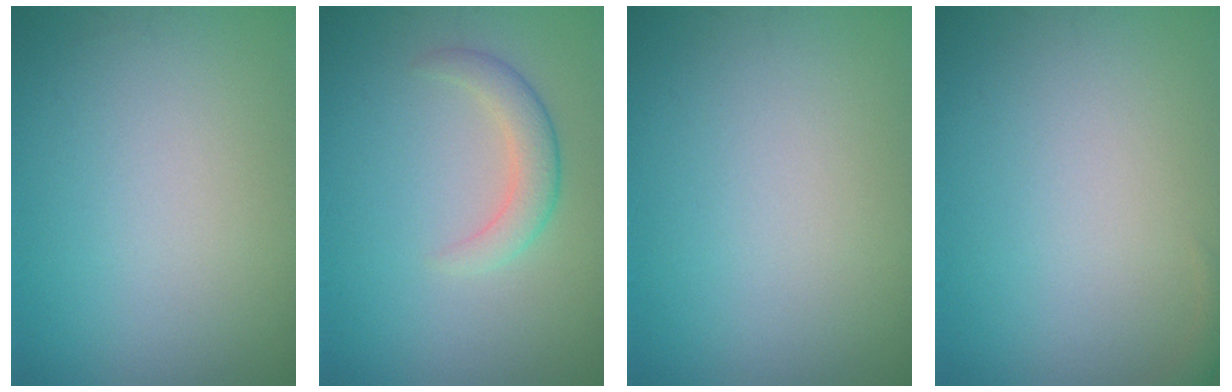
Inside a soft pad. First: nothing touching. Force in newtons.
{"total": 2.4, "press": 2.4, "slide": 0.2}
{"total": 0.0}
{"total": 0.7, "press": 0.7, "slide": 0.1}